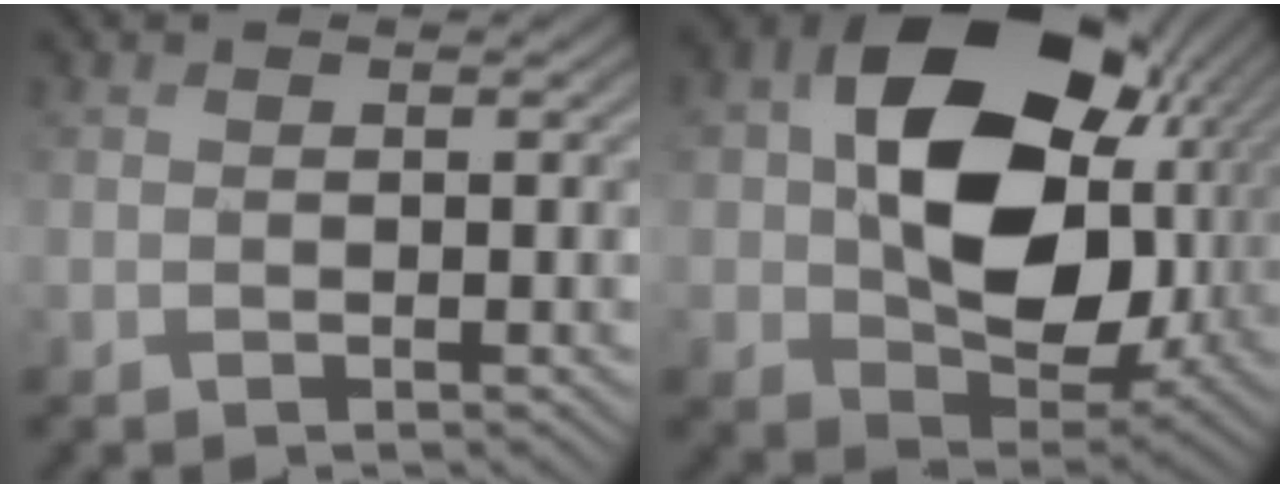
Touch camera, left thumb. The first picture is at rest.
{"total": 17.6, "force": [3.1, 13.1, 11.3], "torque": [-0.203, -0.019, 0.075]}